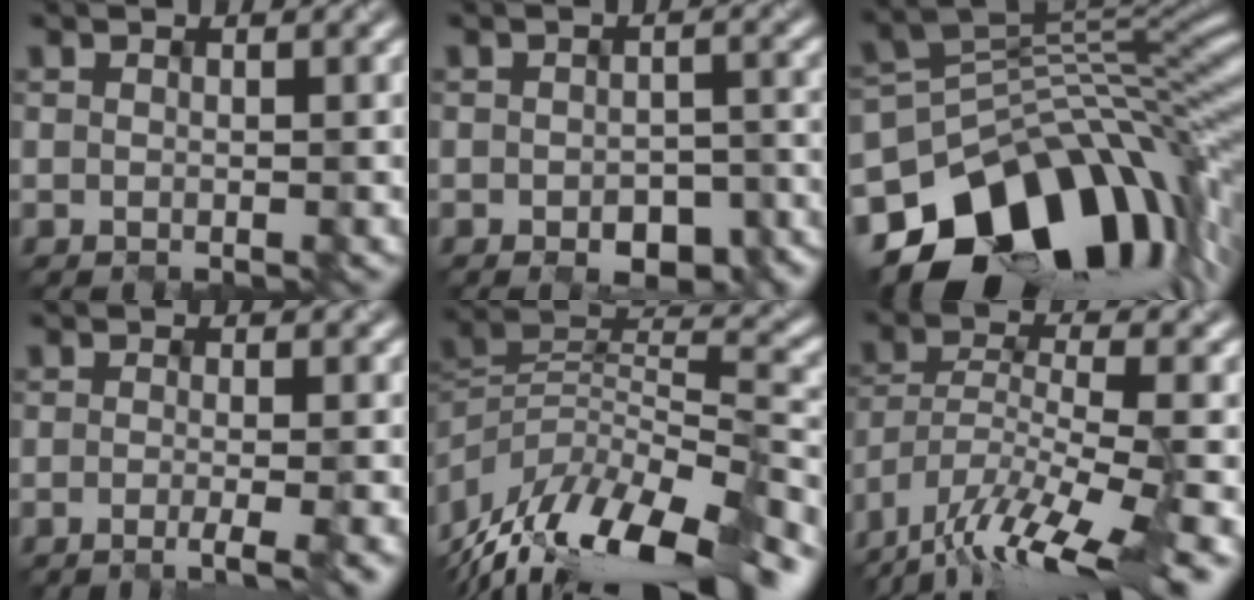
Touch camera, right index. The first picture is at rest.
{"total": 4.7, "force": [-2.5, 2.7, 2.9], "torque": [-0.033, -0.012, -0.022]}
{"total": 15.5, "force": [-8.2, 9.1, 9.5], "torque": [-0.153, -0.013, -0.130]}
{"total": 2.3, "force": [-1.1, 0.5, 2.0], "torque": [-0.026, -0.007, -0.019]}
{"total": 15.0, "force": [-10.5, 5.6, 9.1], "torque": [-0.187, 0.005, -0.162]}
{"total": 12.0, "force": [-9.1, 2.9, 7.3], "torque": [-0.146, -0.001, -0.156]}